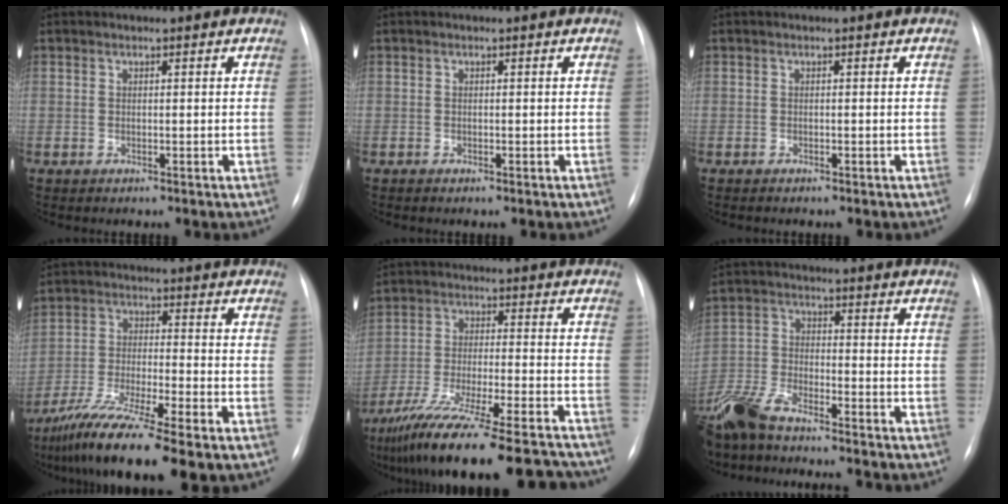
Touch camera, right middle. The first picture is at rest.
{"total": 0.0}
{"total": 0.6, "force": [-0.6, 0.1, 0.3], "torque": [-0.013, -0.004, -0.008]}
{"total": 12.3, "force": [-8.5, 0.3, 8.9], "torque": [-0.171, -0.039, -0.150]}
{"total": 22.6, "force": [-19.6, 1.5, 11.2], "torque": [-0.161, -0.035, -0.298]}
{"total": 10.9, "force": [-9.3, 2.2, 5.2], "torque": [-0.114, -0.019, -0.170]}